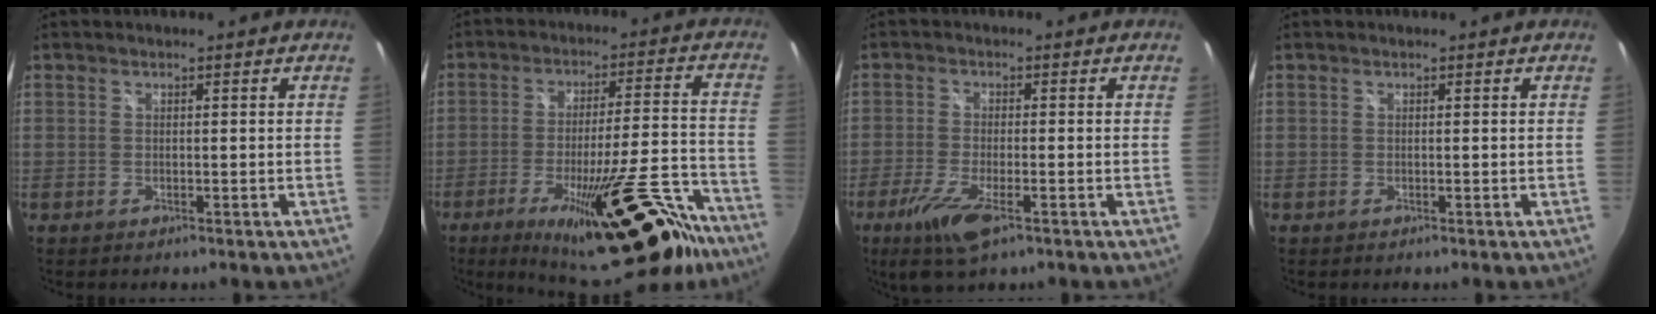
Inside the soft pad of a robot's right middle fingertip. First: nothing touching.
{"total": 25.3, "force": [-18.0, 6.7, 16.5], "torque": [-0.245, -0.020, -0.248]}
{"total": 8.0, "force": [-4.6, 1.8, 6.3], "torque": [-0.146, -0.027, -0.085]}
{"total": 0.0}